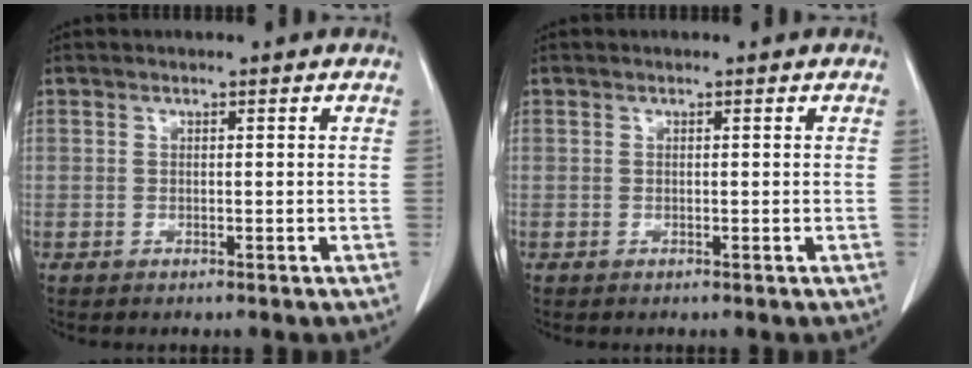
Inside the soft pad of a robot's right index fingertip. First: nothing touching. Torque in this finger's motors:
{"motor_torque": [0.00, 0.00, 0.00, 0.00]}